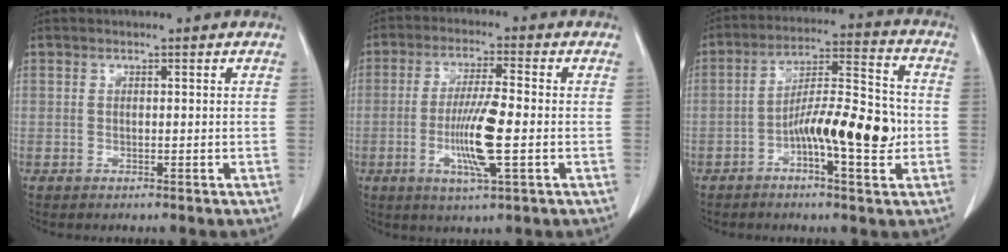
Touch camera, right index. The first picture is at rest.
{"total": 8.9, "force": [-2.0, 0.5, 8.7], "torque": [-0.165, -0.010, -0.039]}
{"total": 12.7, "force": [-3.0, 2.8, 12.0], "torque": [-0.202, 0.019, -0.046]}